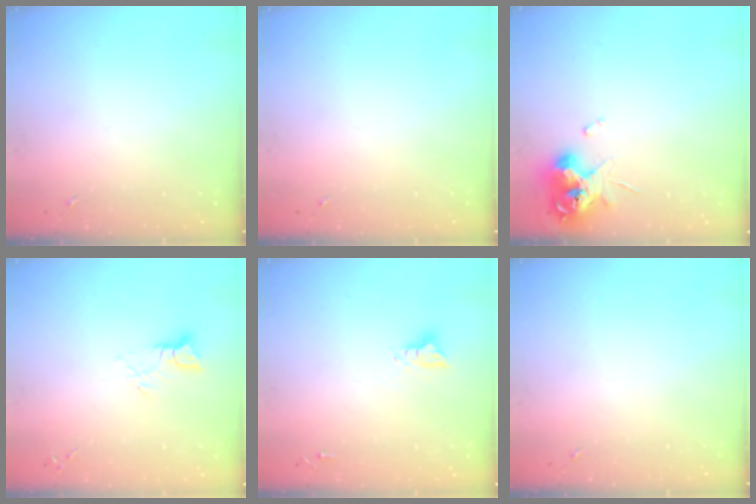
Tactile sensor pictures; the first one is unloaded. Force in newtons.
{"total": 0.0}
{"total": 11.3, "press": 11.2, "slide": 1.4}
{"total": 4.4, "press": 4.4, "slide": 0.3}
{"total": 5.5, "press": 5.5, "slide": 0.5}
{"total": 0.0}